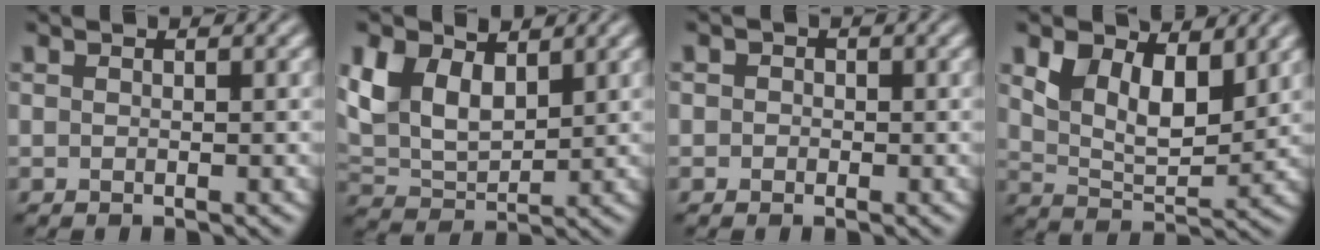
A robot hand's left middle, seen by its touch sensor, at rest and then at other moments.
{"total": 6.4, "force": [2.7, 3.7, 4.4], "torque": [-0.099, 0.000, 0.049]}
{"total": 1.2, "force": [0.1, 1.2, 0.3], "torque": [0.011, -0.002, -0.013]}
{"total": 6.2, "force": [3.1, 3.3, 4.3], "torque": [-0.086, -0.011, 0.051]}